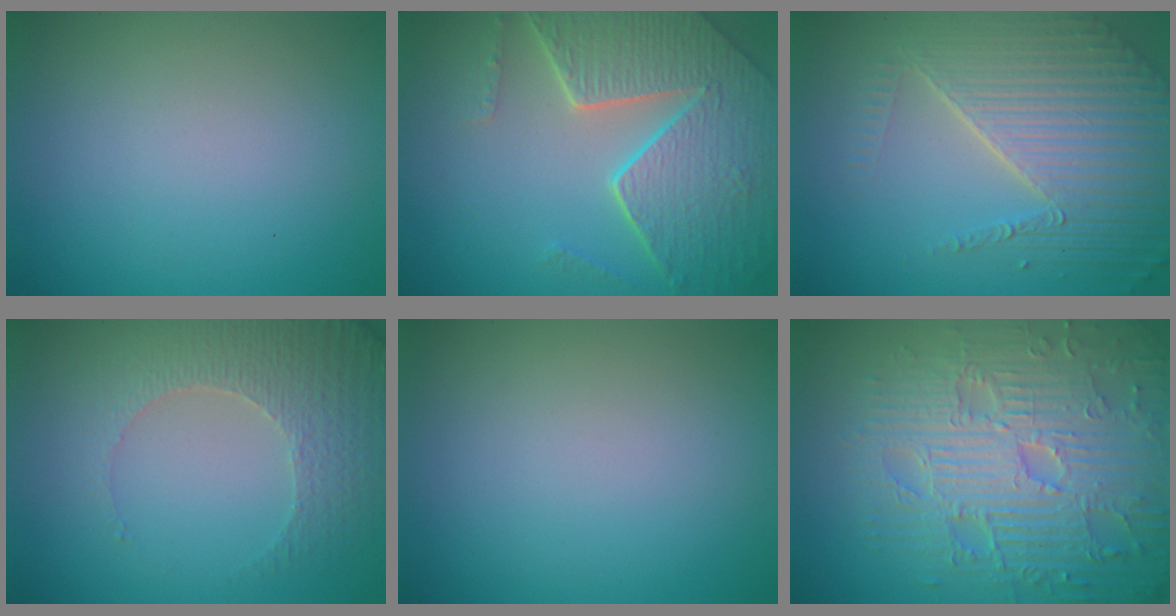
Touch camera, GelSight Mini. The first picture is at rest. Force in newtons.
{"total": 8.0, "press": 5.7, "slide": 5.7}
{"total": 8.2, "press": 5.5, "slide": 6.1}
{"total": 3.9, "press": 3.3, "slide": 2.1}
{"total": 0.0}
{"total": 9.4, "press": 6.6, "slide": 6.7}